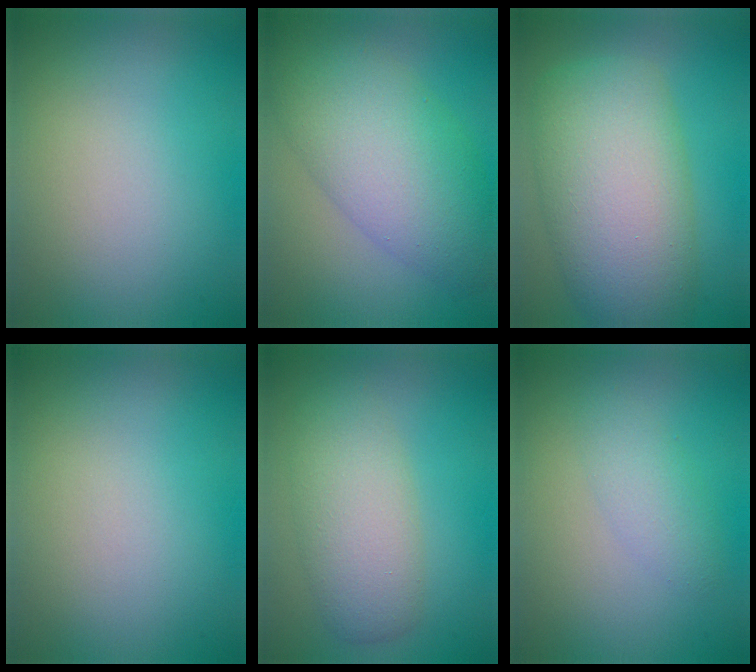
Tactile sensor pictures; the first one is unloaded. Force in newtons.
{"total": 8.5, "press": 8.5, "slide": 0.2}
{"total": 10.2, "press": 10.2, "slide": 0.3}
{"total": 0.0}
{"total": 5.0, "press": 5.0, "slide": 0.2}
{"total": 2.0, "press": 2.0, "slide": 0.0}